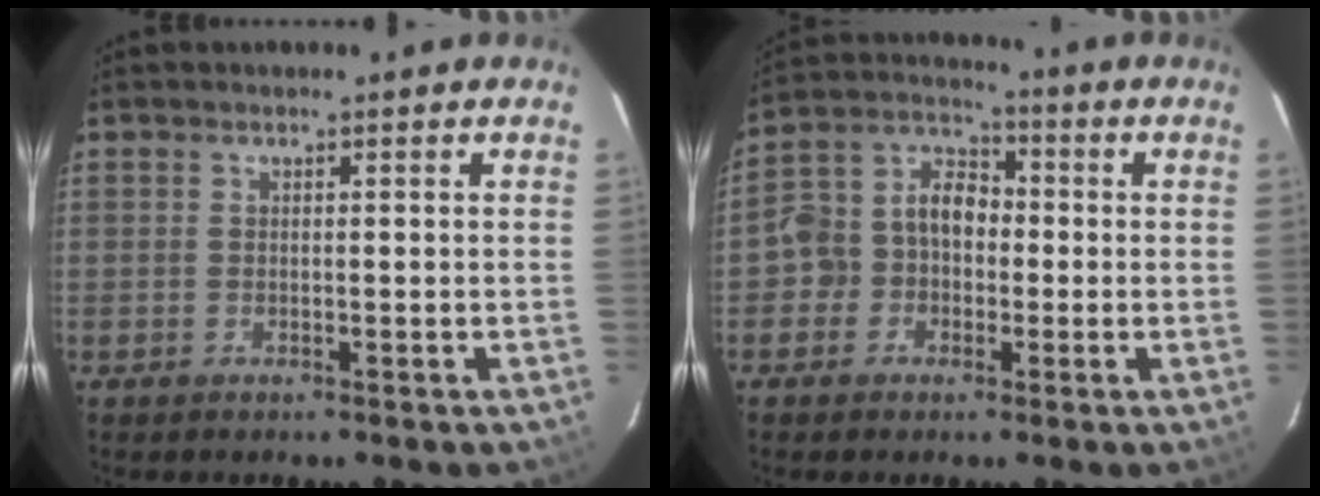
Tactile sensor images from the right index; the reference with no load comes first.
{"total": 8.2, "force": [-2.1, 7.1, 3.6], "torque": [-0.077, 0.033, -0.046]}